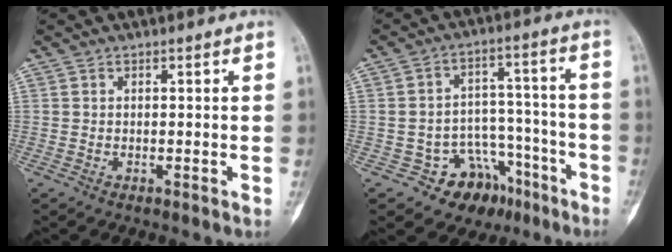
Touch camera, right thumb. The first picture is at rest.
{"total": 11.4, "force": [-6.8, 8.6, 3.2], "torque": [0.006, 0.091, -0.094]}